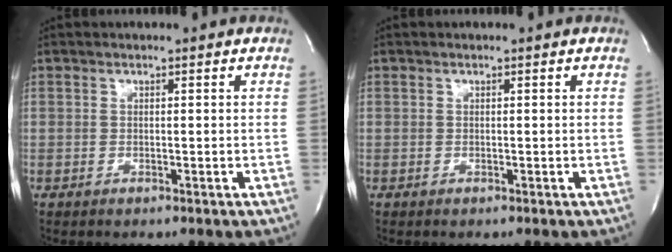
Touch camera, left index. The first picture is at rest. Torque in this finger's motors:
{"motor_torque": [-0.03, 0.03, -0.01, 0.00]}